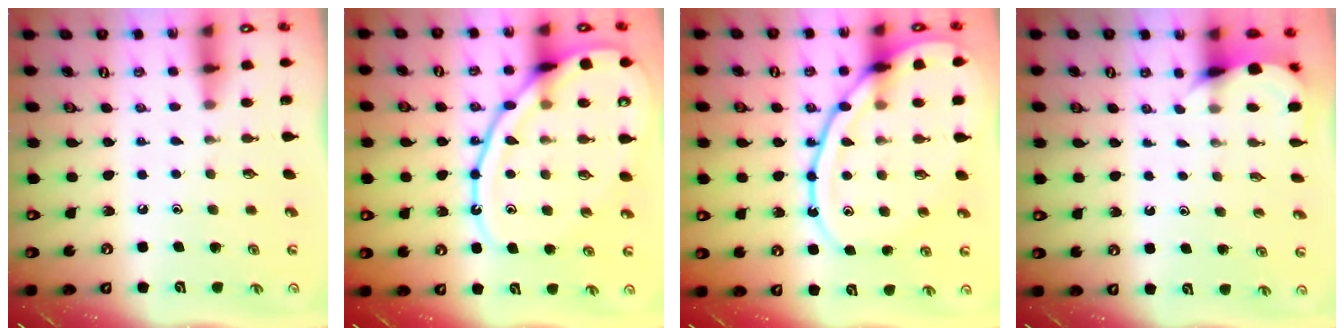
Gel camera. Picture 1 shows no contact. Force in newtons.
{"total": 16.6, "press": 16.6, "slide": 1.1}
{"total": 17.4, "press": 17.3, "slide": 1.7}
{"total": 4.2, "press": 4.2, "slide": 0.4}